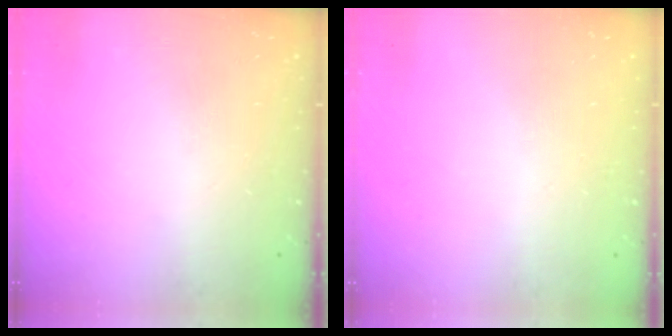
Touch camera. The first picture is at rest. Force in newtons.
{"total": 0.0}